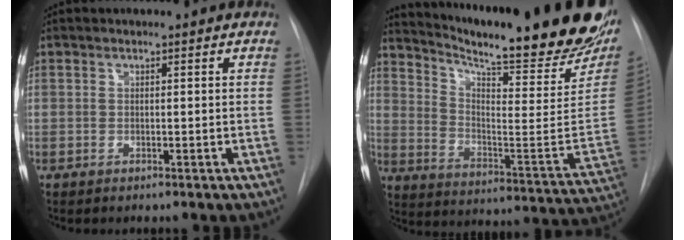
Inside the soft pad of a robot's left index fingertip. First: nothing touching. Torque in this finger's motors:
{"motor_torque": [0.21, -0.76, 0.41, 0.12]}